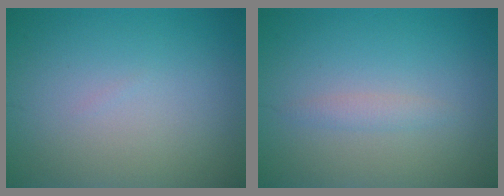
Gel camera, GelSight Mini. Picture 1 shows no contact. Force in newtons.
{"total": 1.1, "press": 1.1, "slide": 0.1}